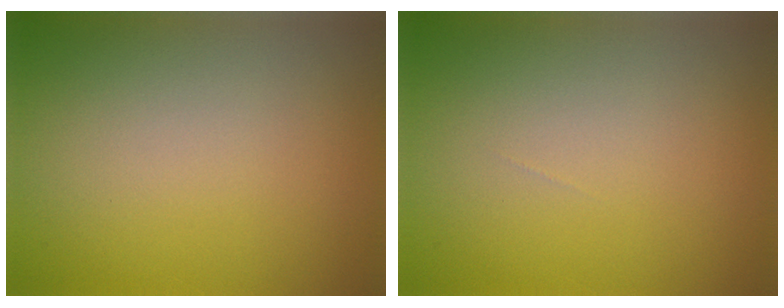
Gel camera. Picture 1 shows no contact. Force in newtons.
{"total": 0.0}